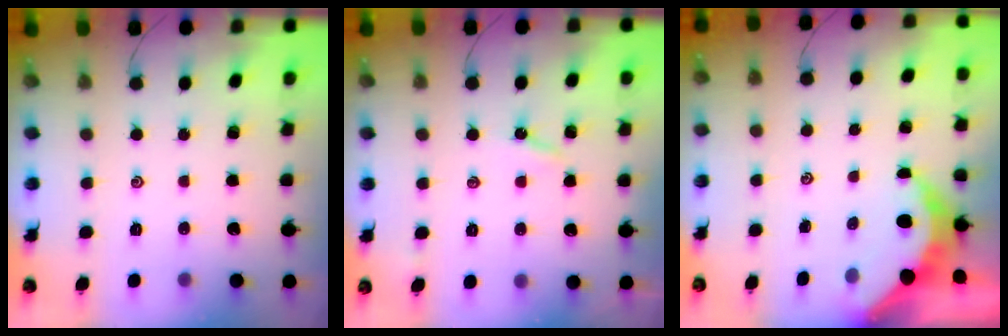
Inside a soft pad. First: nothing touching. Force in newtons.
{"total": 2.9, "press": 2.8, "slide": 0.4}
{"total": 5.8, "press": 5.7, "slide": 0.8}